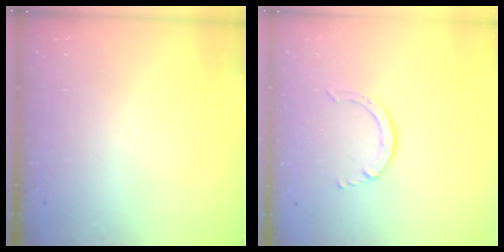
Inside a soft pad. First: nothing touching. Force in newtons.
{"total": 2.5, "press": 2.4, "slide": 0.3}